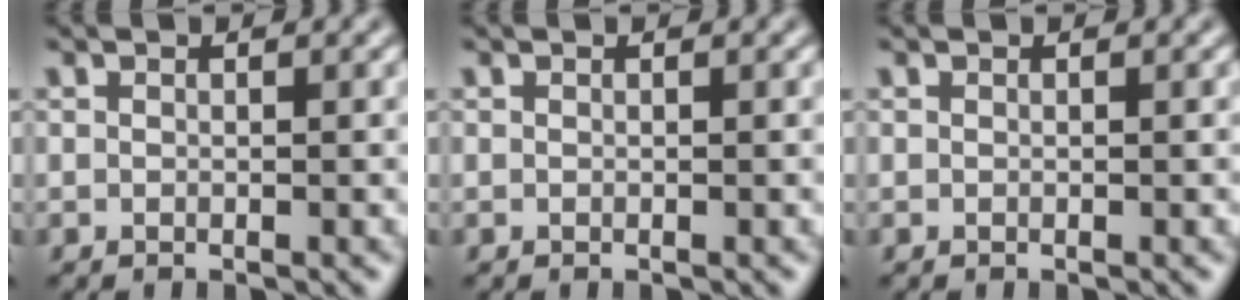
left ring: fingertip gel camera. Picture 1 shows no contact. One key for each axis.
{"total": 0.0}
{"total": 0.0}